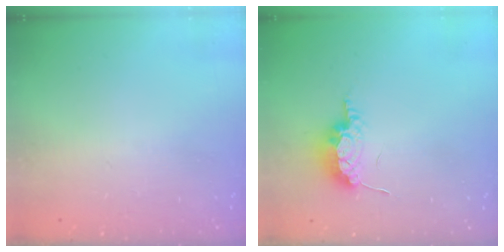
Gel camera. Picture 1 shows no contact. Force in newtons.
{"total": 7.7, "press": 7.5, "slide": 1.9}